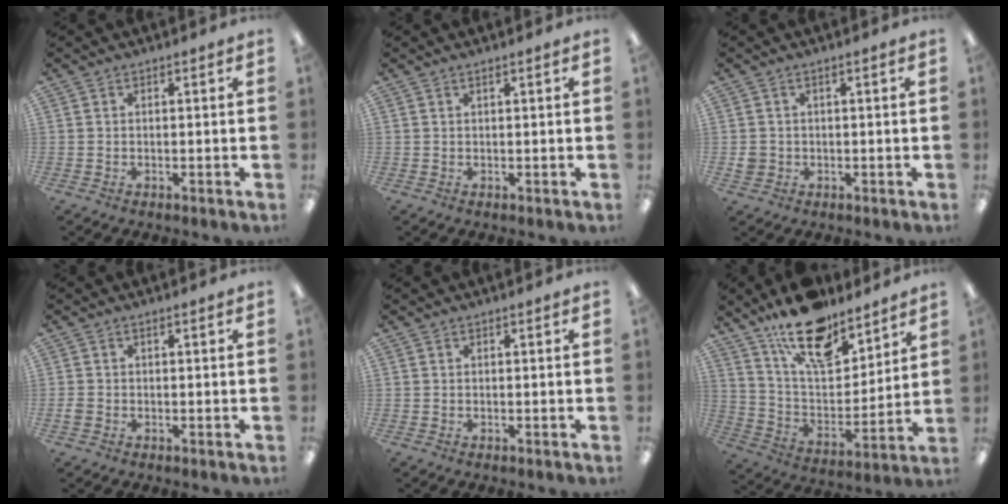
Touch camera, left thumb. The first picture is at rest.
{"total": 0.9, "force": [0.5, 0.1, 0.7], "torque": [-0.014, 0.001, 0.009]}
{"total": 2.2, "force": [0.0, 2.0, 0.9], "torque": [-0.020, 0.004, -0.002]}
{"total": 1.5, "force": [-0.4, 1.0, 1.0], "torque": [-0.018, 0.003, -0.007]}
{"total": 0.0}
{"total": 18.4, "force": [13.4, 8.2, 9.6], "torque": [-0.161, -0.078, 0.234]}